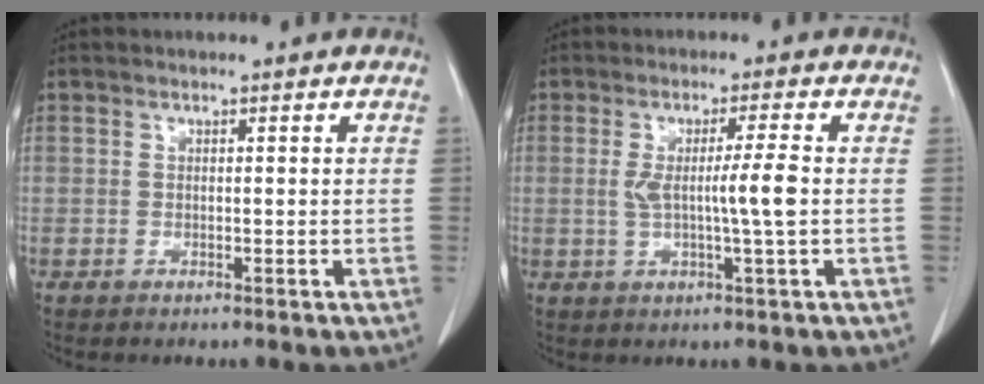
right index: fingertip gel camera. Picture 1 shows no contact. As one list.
[{"total": 5.9, "force": [-0.1, -0.7, 5.8], "torque": [-0.102, -0.004, 0.000]}]